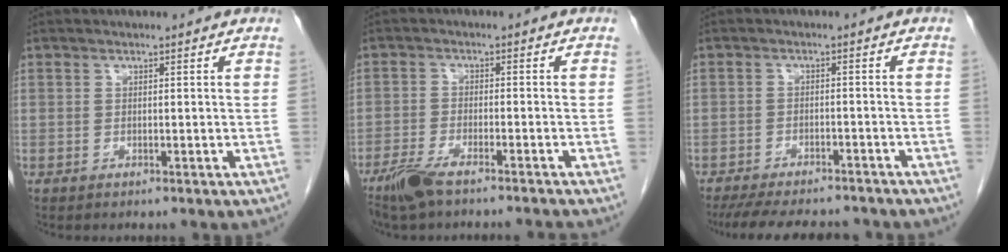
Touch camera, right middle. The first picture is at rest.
{"total": 6.8, "force": [-5.7, 0.2, 3.7], "torque": [-0.066, -0.015, -0.102]}
{"total": 13.0, "force": [-11.4, 3.2, 5.2], "torque": [-0.093, -0.004, -0.154]}